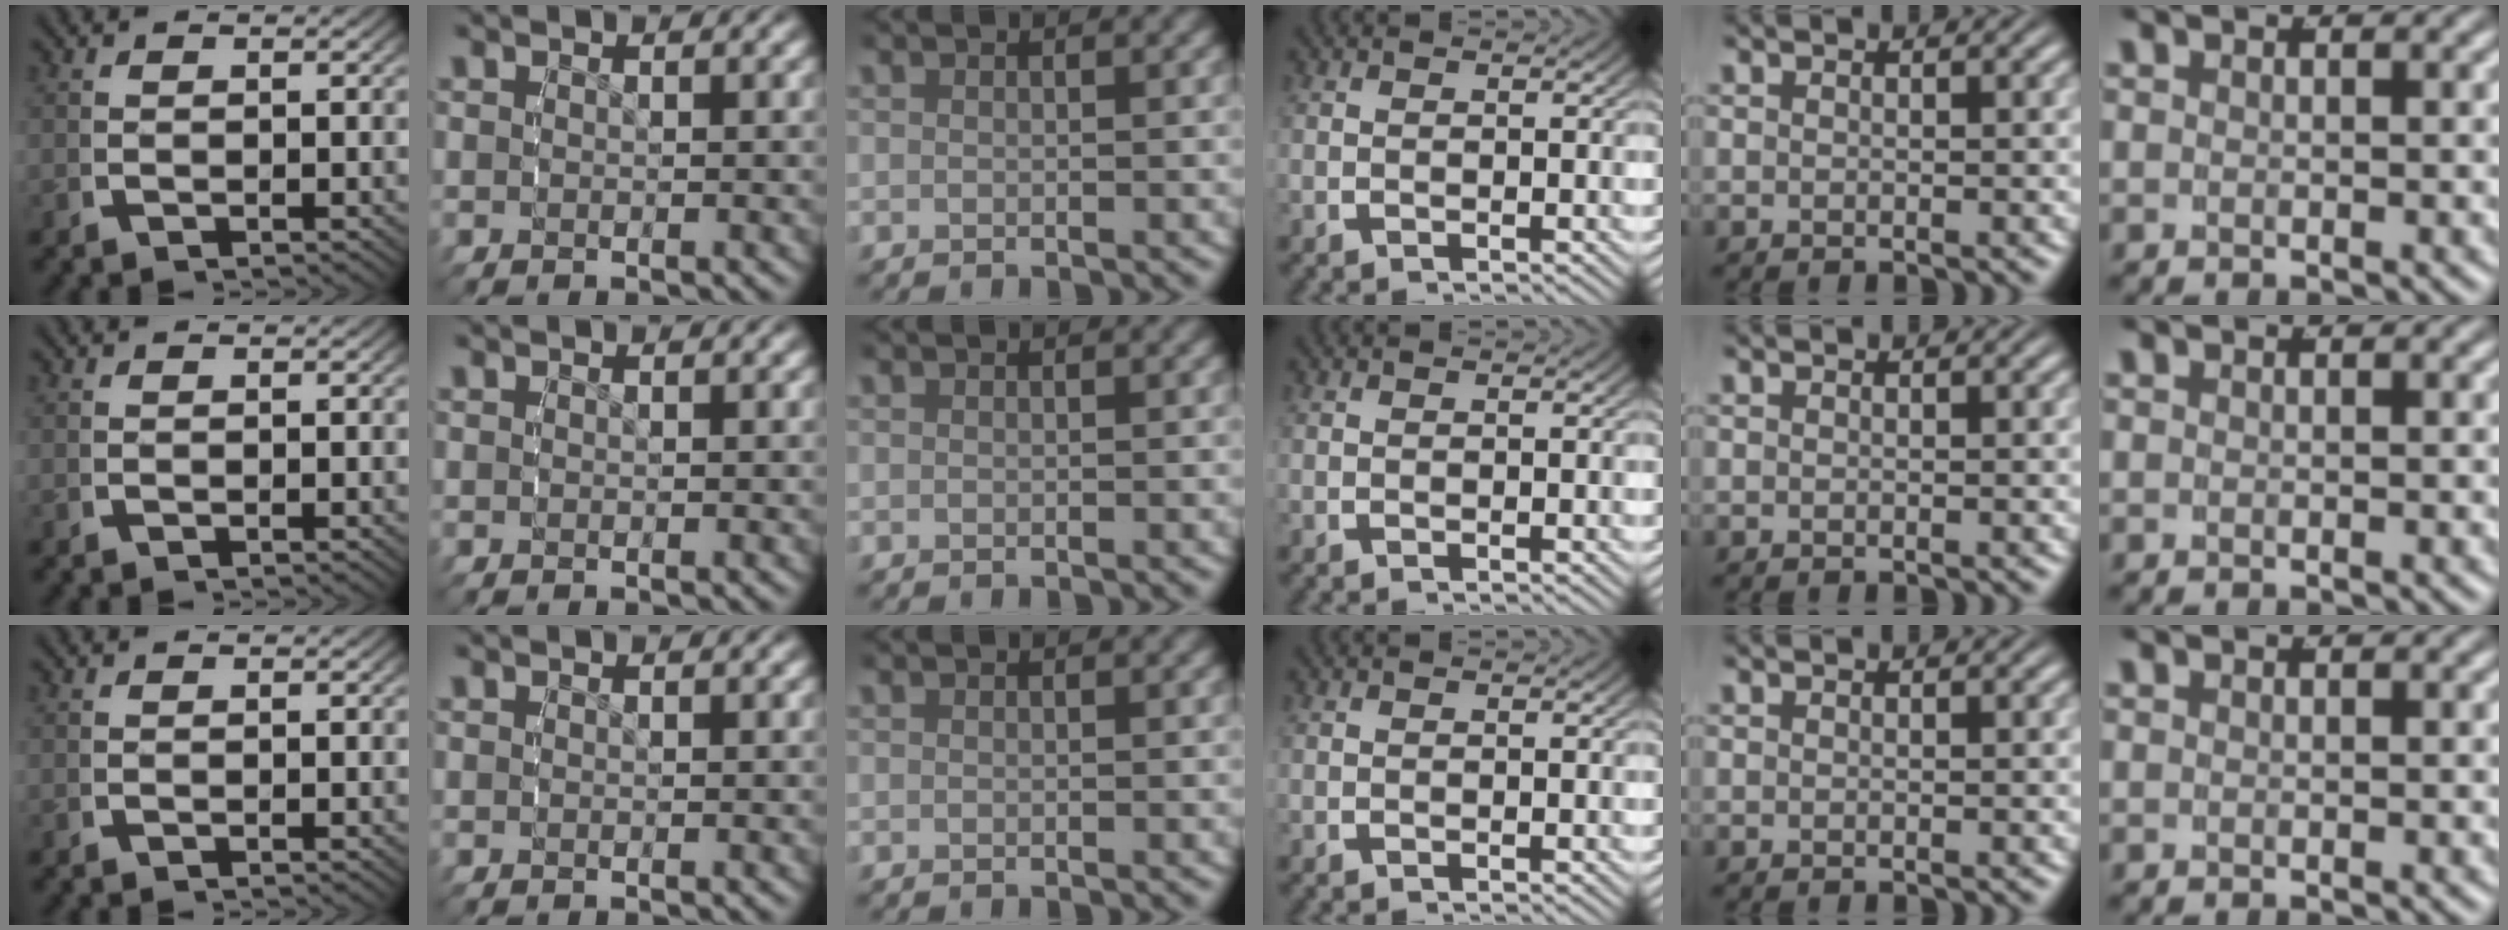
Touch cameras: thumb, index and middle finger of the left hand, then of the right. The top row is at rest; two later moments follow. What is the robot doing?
{"motion": "reach", "object": "pen bag"}